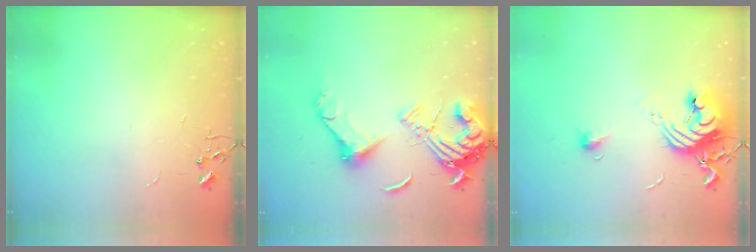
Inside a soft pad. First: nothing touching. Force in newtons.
{"total": 16.5, "press": 16.4, "slide": 2.2}
{"total": 14.3, "press": 14.2, "slide": 1.4}